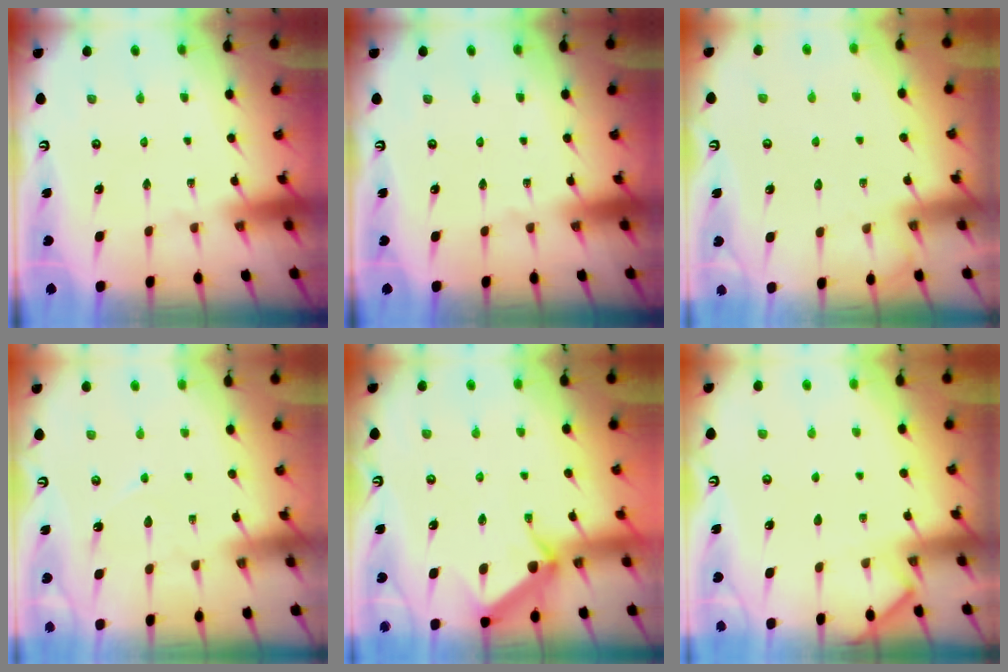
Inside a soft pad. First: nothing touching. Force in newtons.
{"total": 0.0}
{"total": 3.8, "press": 3.8, "slide": 0.5}
{"total": 3.4, "press": 3.4, "slide": 0.3}
{"total": 10.5, "press": 10.5, "slide": 0.5}
{"total": 3.6, "press": 3.6, "slide": 0.3}